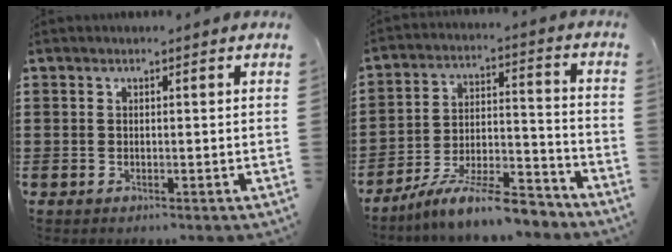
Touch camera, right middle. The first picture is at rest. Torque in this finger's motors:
{"motor_torque": [2.14, 0.00, 0.24, 0.16]}